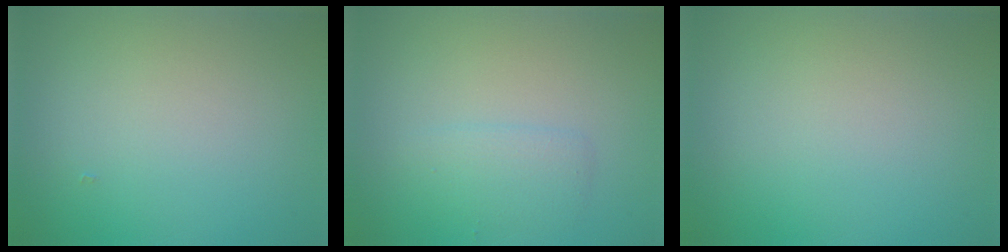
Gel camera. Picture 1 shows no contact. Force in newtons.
{"total": 1.9, "press": 1.9, "slide": 0.1}
{"total": 0.0}